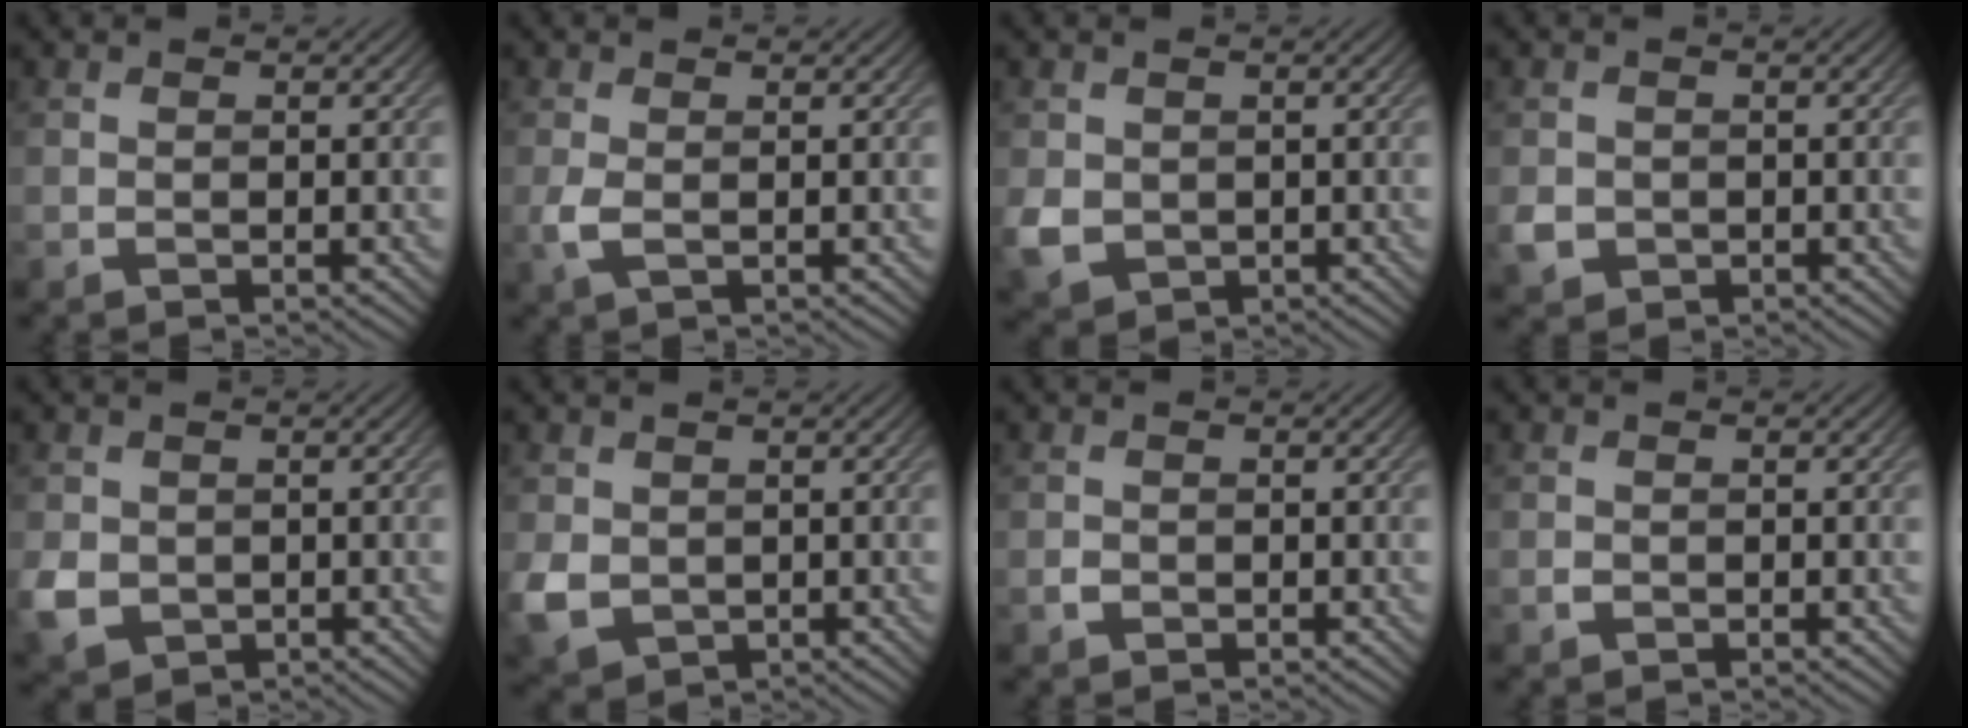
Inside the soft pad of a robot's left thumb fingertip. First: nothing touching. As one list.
[{"total": 1.8, "force": [0.0, 0.7, 1.7], "torque": [-0.048, -0.001, -0.002]}, {"total": 3.8, "force": [-0.1, 3.3, 1.8], "torque": [-0.057, -0.012, -0.002]}, {"total": 2.5, "force": [-0.6, 2.2, 0.8], "torque": [-0.022, -0.007, -0.014]}, {"total": 4.1, "force": [-0.6, 3.7, 1.9], "torque": [-0.055, -0.014, -0.014]}, {"total": 4.5, "force": [0.0, 3.8, 2.4], "torque": [-0.074, -0.016, 0.000]}, {"total": 0.9, "force": [-0.4, 0.7, 0.3], "torque": [-0.005, -0.003, -0.010]}, {"total": 0.5, "force": [-0.3, 0.5, 0.2], "torque": [-0.003, -0.003, -0.006]}]